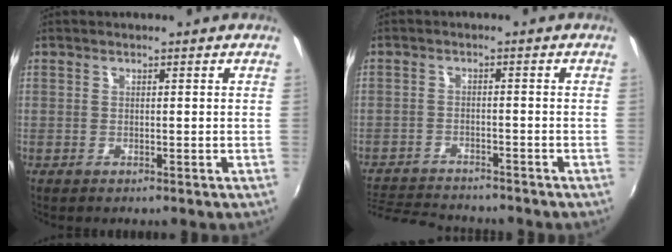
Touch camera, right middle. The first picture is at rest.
{"total": 10.1, "force": [-9.4, 2.3, 2.9], "torque": [-0.086, -0.008, -0.155]}